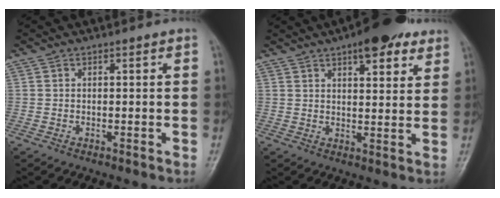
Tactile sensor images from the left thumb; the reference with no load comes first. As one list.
[{"total": 10.9, "force": [6.6, 4.2, 7.6], "torque": [-0.074, -0.023, 0.087]}]